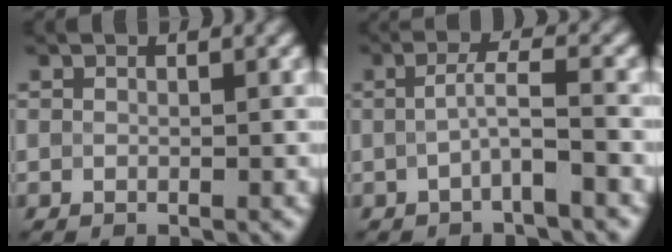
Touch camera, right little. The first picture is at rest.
{"total": 2.6, "force": [-0.5, 0.3, 2.5], "torque": [-0.048, 0.003, -0.016]}